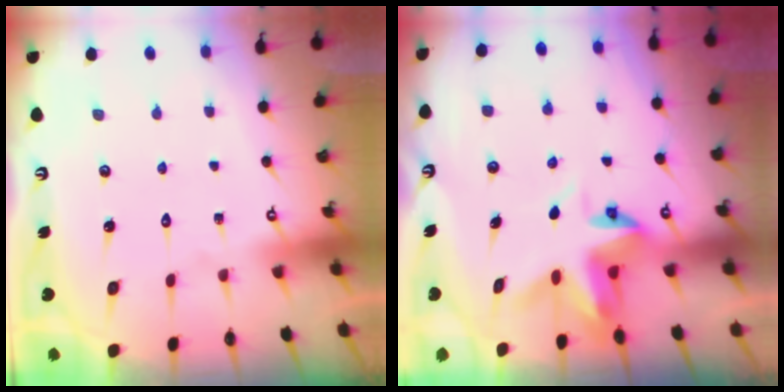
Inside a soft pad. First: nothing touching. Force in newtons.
{"total": 4.2, "press": 4.2, "slide": 0.3}